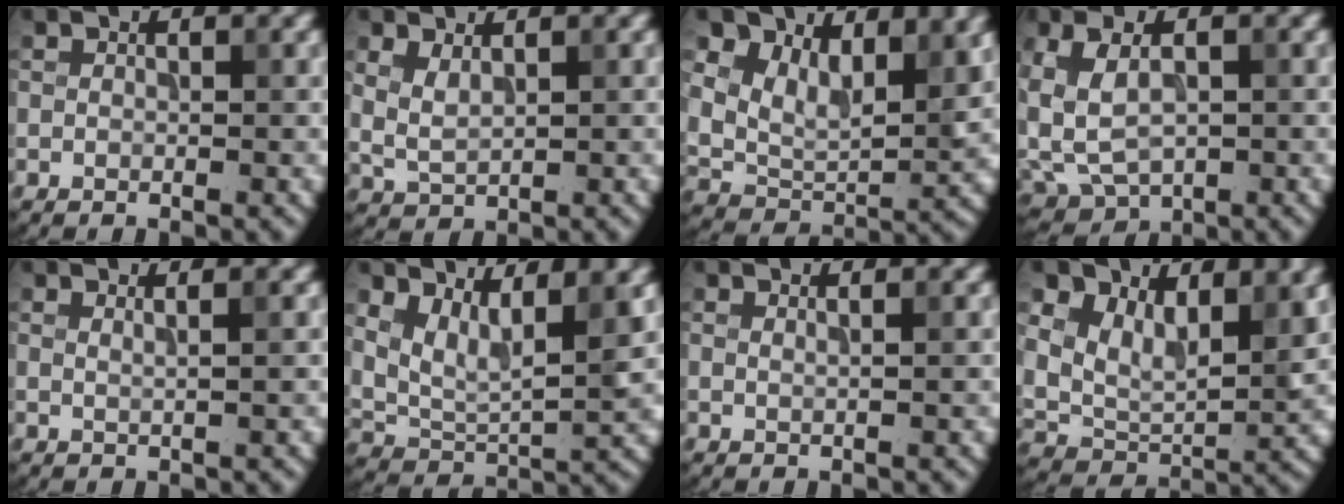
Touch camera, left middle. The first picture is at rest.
{"total": 1.9, "force": [1.0, 0.9, 1.3], "torque": [-0.038, -0.002, 0.025]}
{"total": 7.8, "force": [4.4, 4.3, 4.7], "torque": [-0.093, -0.006, 0.076]}
{"total": 6.2, "force": [0.7, 3.8, 4.8], "torque": [-0.108, 0.000, 0.011]}
{"total": 1.3, "force": [0.8, 0.4, 0.9], "torque": [-0.010, 0.004, 0.000]}
{"total": 5.4, "force": [2.6, 2.3, 4.1], "torque": [-0.089, -0.013, 0.056]}
{"total": 0.8, "force": [0.6, 0.1, 0.5], "torque": [-0.007, -0.001, 0.004]}
{"total": 7.4, "force": [3.5, 4.4, 4.8], "torque": [-0.097, -0.011, 0.063]}